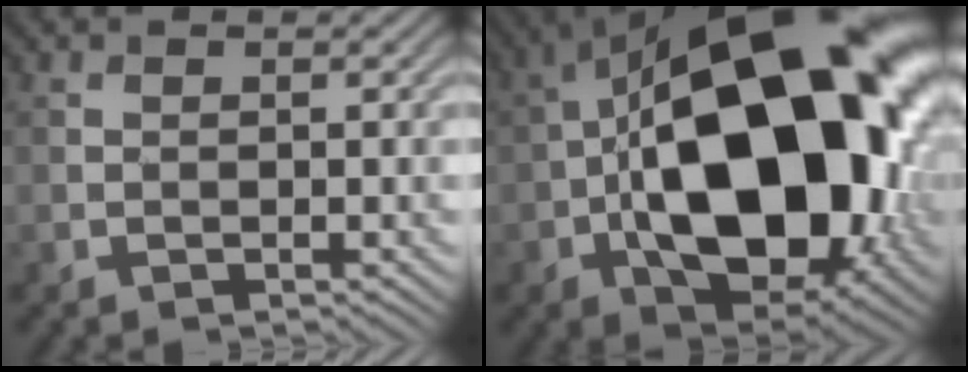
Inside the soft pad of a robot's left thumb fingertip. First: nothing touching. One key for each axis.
{"total": 21.5, "fx": -1.7, "fy": 12.9, "fz": 17.2, "tx": -0.311, "ty": -0.029, "tz": -0.020}